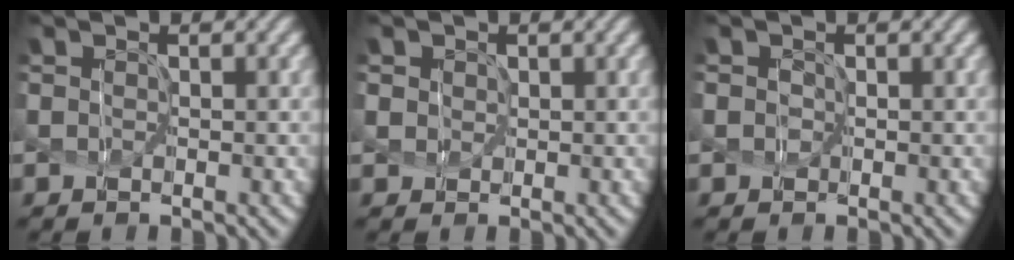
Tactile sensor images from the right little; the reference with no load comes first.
{"total": 3.1, "force": [1.0, 2.7, 1.1], "torque": [0.000, 0.028, -0.016]}
{"total": 0.9, "force": [0.1, 0.9, 0.2], "torque": [0.013, 0.008, -0.007]}